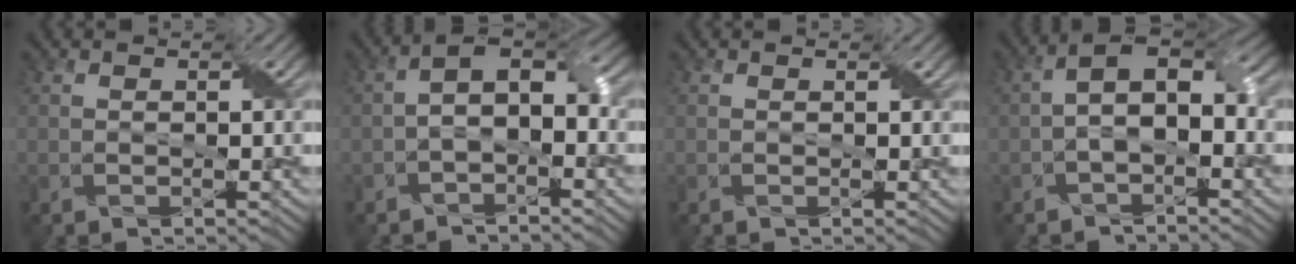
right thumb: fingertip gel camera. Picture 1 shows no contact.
{"total": 5.5, "force": [-1.0, 2.9, 4.5], "torque": [-0.073, 0.013, -0.024]}
{"total": 0.0}
{"total": 6.4, "force": [-0.4, 3.2, 5.5], "torque": [-0.099, 0.012, -0.012]}